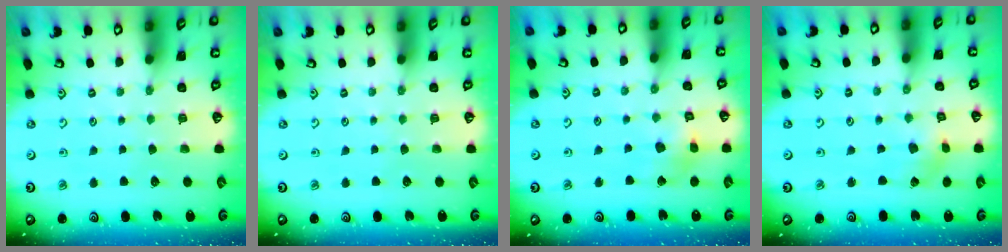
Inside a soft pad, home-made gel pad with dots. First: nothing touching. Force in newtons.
{"total": 0.0}
{"total": 8.1, "press": 8.0, "slide": 1.0}
{"total": 2.6, "press": 2.6, "slide": 0.4}